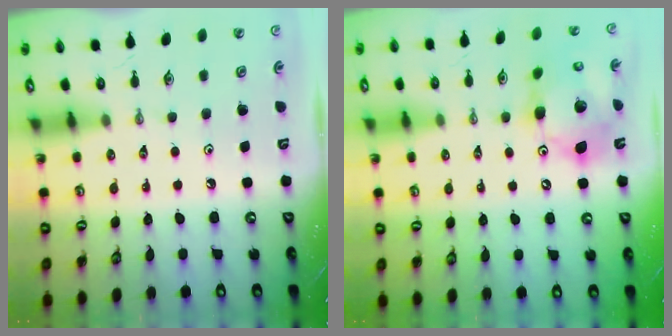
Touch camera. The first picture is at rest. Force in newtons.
{"total": 15.3, "press": 15.0, "slide": 3.2}